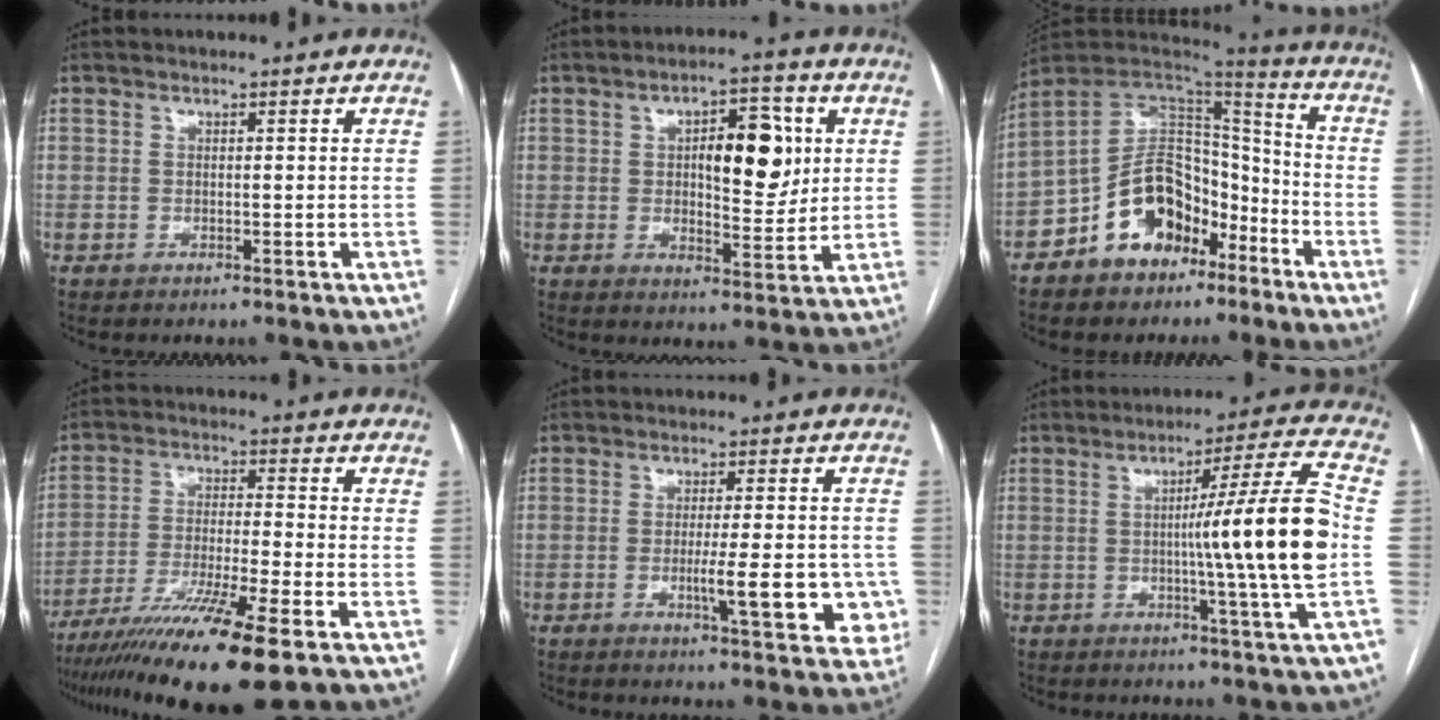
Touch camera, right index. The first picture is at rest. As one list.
[{"total": 10.3, "force": [2.4, 4.0, 9.2], "torque": [-0.130, 0.012, 0.040]}, {"total": 14.4, "force": [-7.6, 9.5, 7.8], "torque": [-0.148, 0.038, -0.130]}, {"total": 15.1, "force": [-10.1, -0.3, 11.2], "torque": [-0.202, -0.042, -0.174]}, {"total": 10.0, "force": [-2.7, 1.9, 9.5], "torque": [-0.117, -0.005, -0.032]}, {"total": 14.0, "force": [-1.1, -2.7, 13.7], "torque": [-0.205, -0.007, -0.019]}]